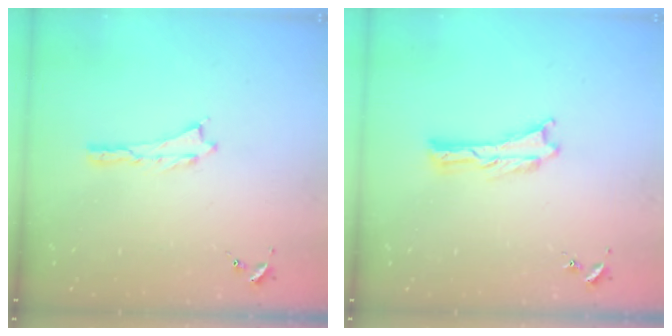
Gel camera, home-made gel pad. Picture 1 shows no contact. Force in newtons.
{"total": 0.0}